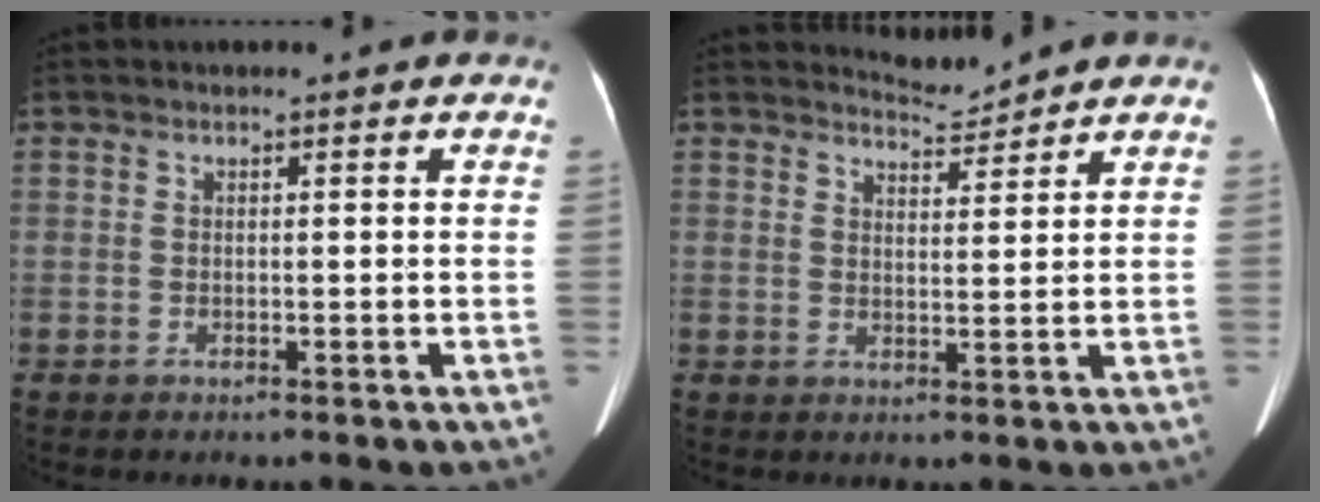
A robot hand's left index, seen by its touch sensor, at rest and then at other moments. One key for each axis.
{"total": 2.9, "fx": 2.7, "fy": -0.6, "fz": -0.6, "tx": 0.001, "ty": -0.010, "tz": 0.053}